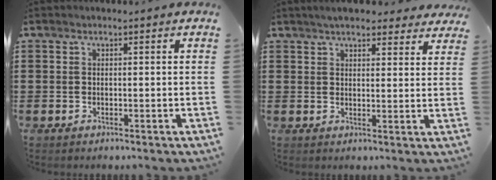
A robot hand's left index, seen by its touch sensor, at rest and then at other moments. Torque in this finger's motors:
{"motor_torque": [2.14, 0.00, 0.32, 0.09]}